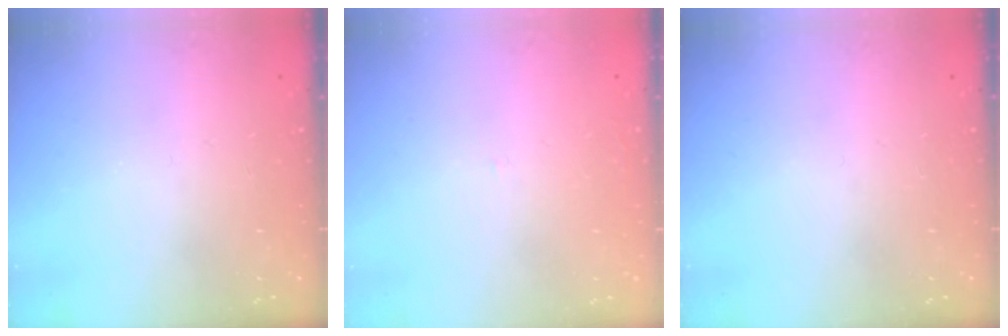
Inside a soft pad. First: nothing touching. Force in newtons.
{"total": 0.9, "press": 0.9, "slide": 0.1}
{"total": 0.0}